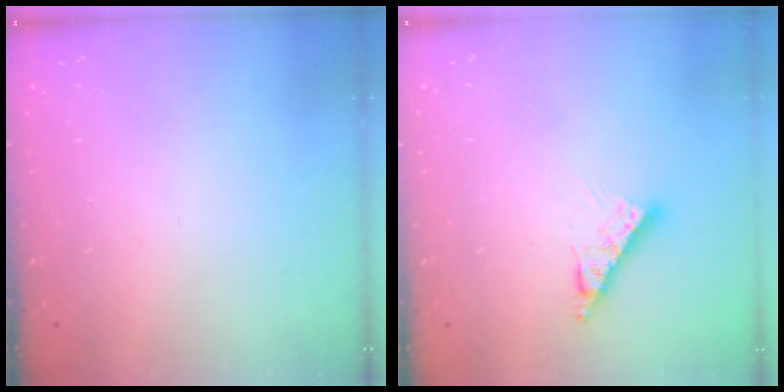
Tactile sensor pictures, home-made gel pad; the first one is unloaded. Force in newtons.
{"total": 7.5, "press": 7.5, "slide": 0.5}